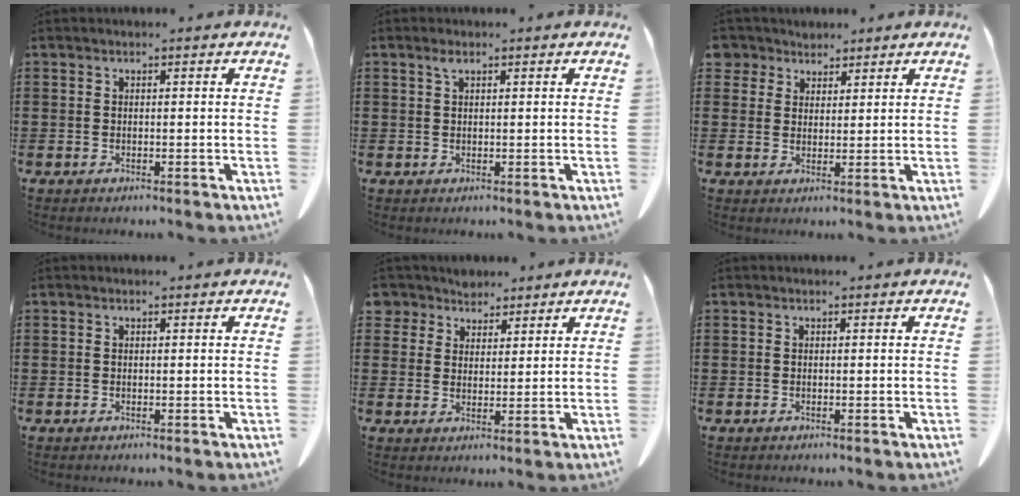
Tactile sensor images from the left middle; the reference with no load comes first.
{"total": 1.2, "force": [0.6, 0.5, 0.9], "torque": [-0.021, 0.002, 0.012]}
{"total": 3.6, "force": [2.9, 2.2, 0.2], "torque": [-0.012, 0.003, 0.055]}
{"total": 0.0}
{"total": 4.4, "force": [3.6, 2.5, 0.2], "torque": [-0.025, -0.003, 0.069]}
{"total": 0.0}